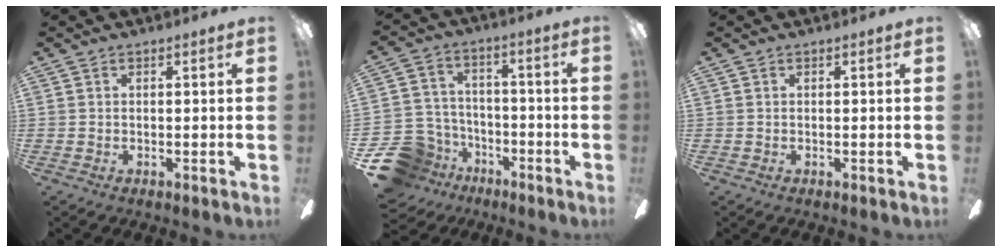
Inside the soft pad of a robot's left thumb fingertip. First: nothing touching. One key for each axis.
{"total": 13.0, "fx": -7.5, "fy": 9.8, "fz": 4.2, "tx": -0.112, "ty": 0.049, "tz": -0.130}
{"total": 0.0}